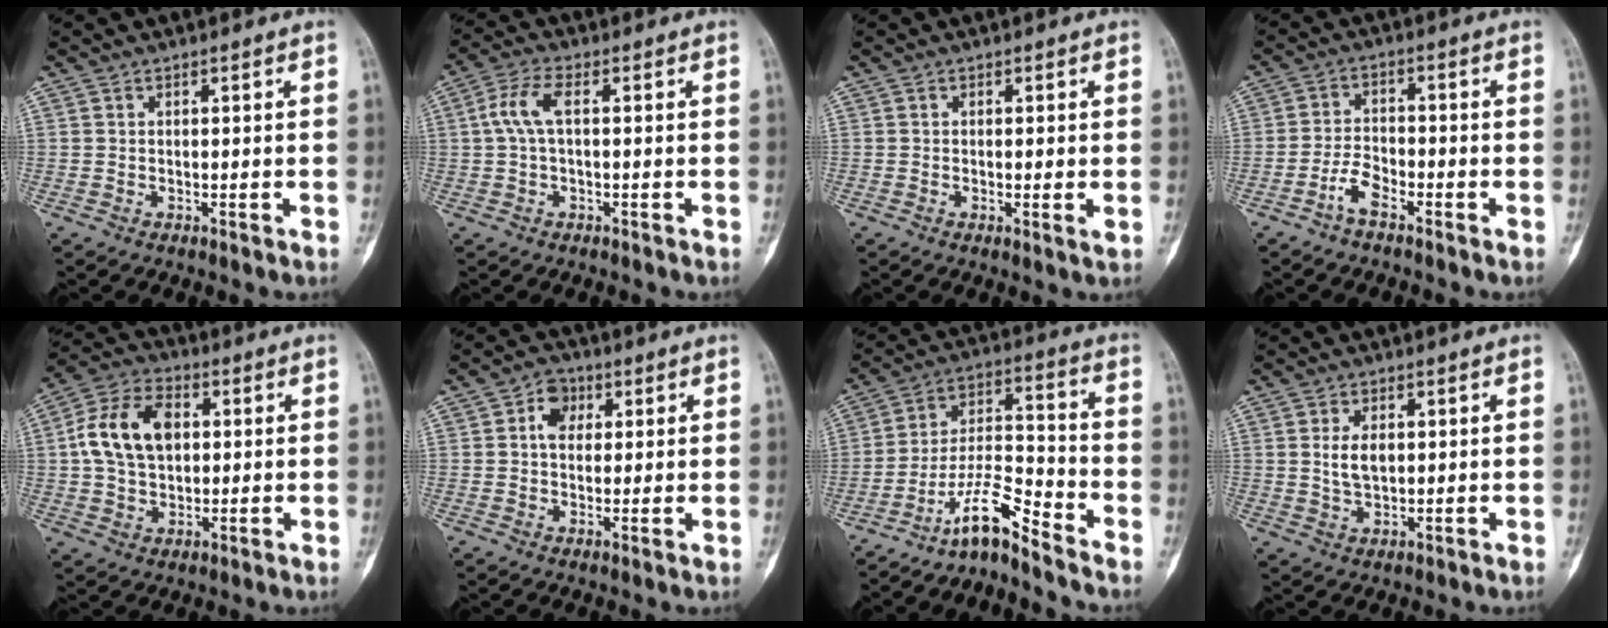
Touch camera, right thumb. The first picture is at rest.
{"total": 5.6, "force": [0.6, 2.4, 5.1], "torque": [-0.121, 0.018, 0.008]}
{"total": 1.9, "force": [-0.1, 0.3, 1.9], "torque": [-0.031, -0.007, -0.005]}
{"total": 4.3, "force": [-2.9, 1.8, 2.6], "torque": [-0.045, 0.023, -0.060]}
{"total": 13.4, "force": [1.9, 9.0, 9.7], "torque": [-0.163, 0.017, 0.027]}
{"total": 5.5, "force": [1.5, 4.2, 3.2], "torque": [-0.022, 0.000, 0.019]}
{"total": 9.5, "force": [-7.9, 1.1, 5.1], "torque": [-0.102, 0.083, -0.150]}
{"total": 4.4, "force": [0.8, 2.5, 3.5], "torque": [-0.061, -0.008, 0.019]}